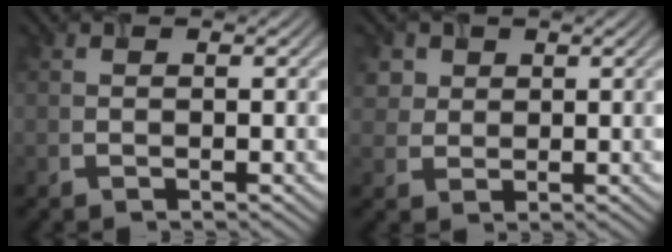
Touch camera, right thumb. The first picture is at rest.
{"total": 2.6, "force": [1.5, 2.1, 0.3], "torque": [-0.015, 0.001, 0.037]}